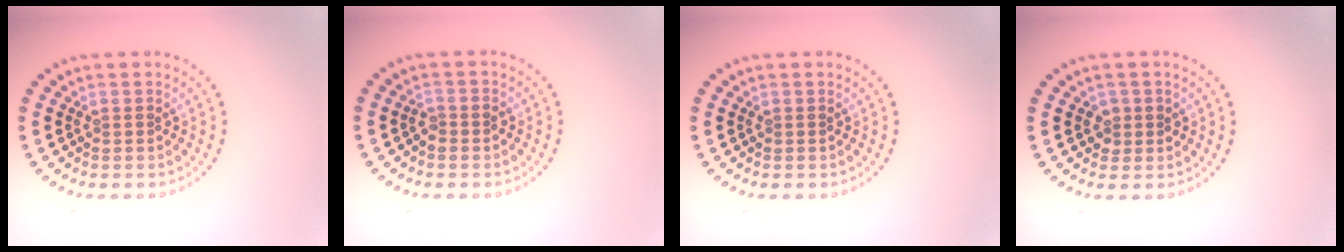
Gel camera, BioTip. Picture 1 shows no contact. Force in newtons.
{"total": 0.9, "press": 0.8, "slide": 0.3}
{"total": 0.0}
{"total": 1.2, "press": 1.1, "slide": 0.4}